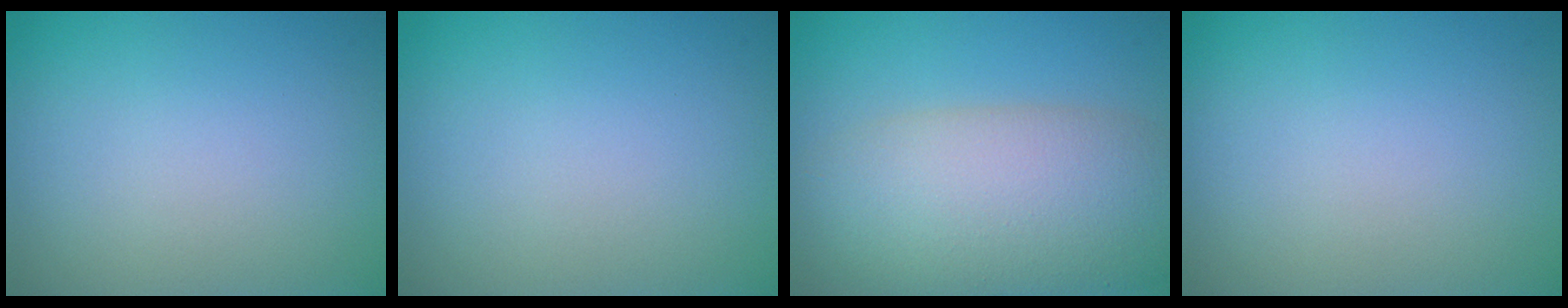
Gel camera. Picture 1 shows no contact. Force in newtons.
{"total": 0.0}
{"total": 9.9, "press": 9.9, "slide": 0.9}
{"total": 0.0}